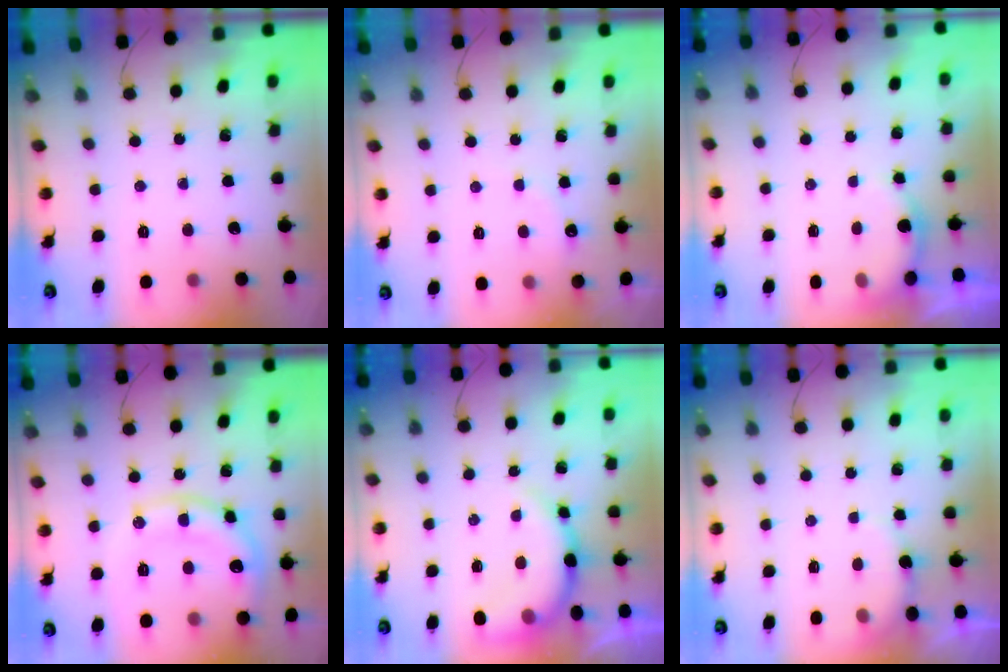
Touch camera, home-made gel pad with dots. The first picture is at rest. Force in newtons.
{"total": 8.4, "press": 8.2, "slide": 1.6}
{"total": 4.5, "press": 4.5, "slide": 0.5}
{"total": 14.3, "press": 14.3, "slide": 1.3}
{"total": 9.0, "press": 8.9, "slide": 1.2}
{"total": 2.3, "press": 2.2, "slide": 0.6}